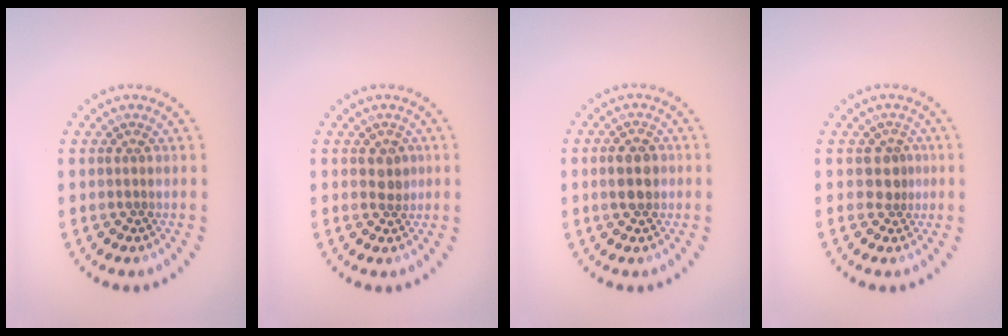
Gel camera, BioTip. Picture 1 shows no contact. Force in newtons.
{"total": 1.4, "press": 1.3, "slide": 0.5}
{"total": 2.8, "press": 2.8, "slide": 0.1}
{"total": 1.9, "press": 1.3, "slide": 1.3}